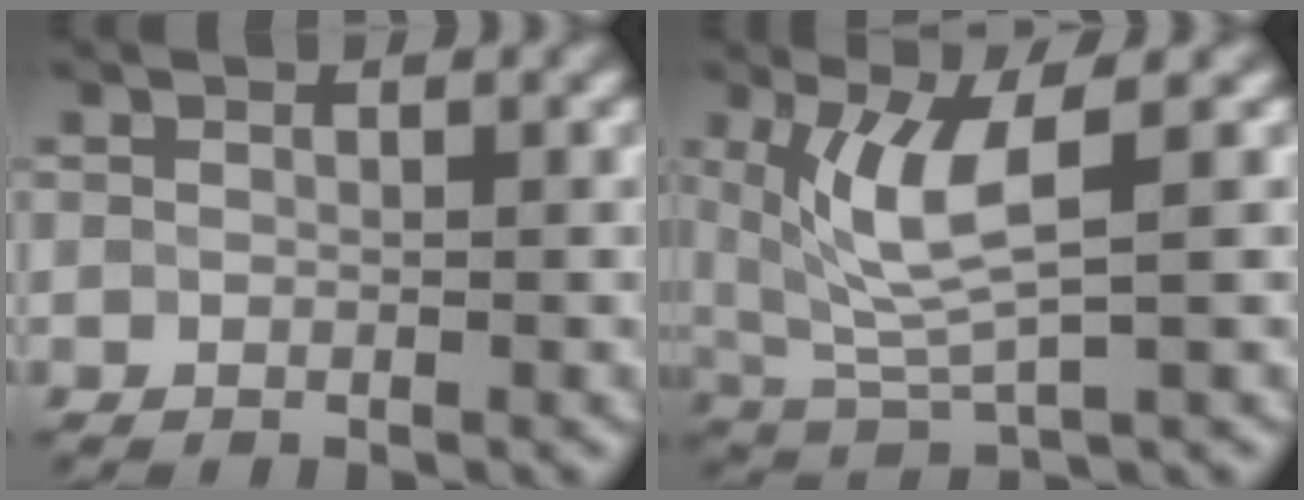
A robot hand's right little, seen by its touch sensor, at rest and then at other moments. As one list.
[{"total": 5.5, "force": [1.6, 1.3, 5.1], "torque": [-0.118, -0.008, 0.041]}]